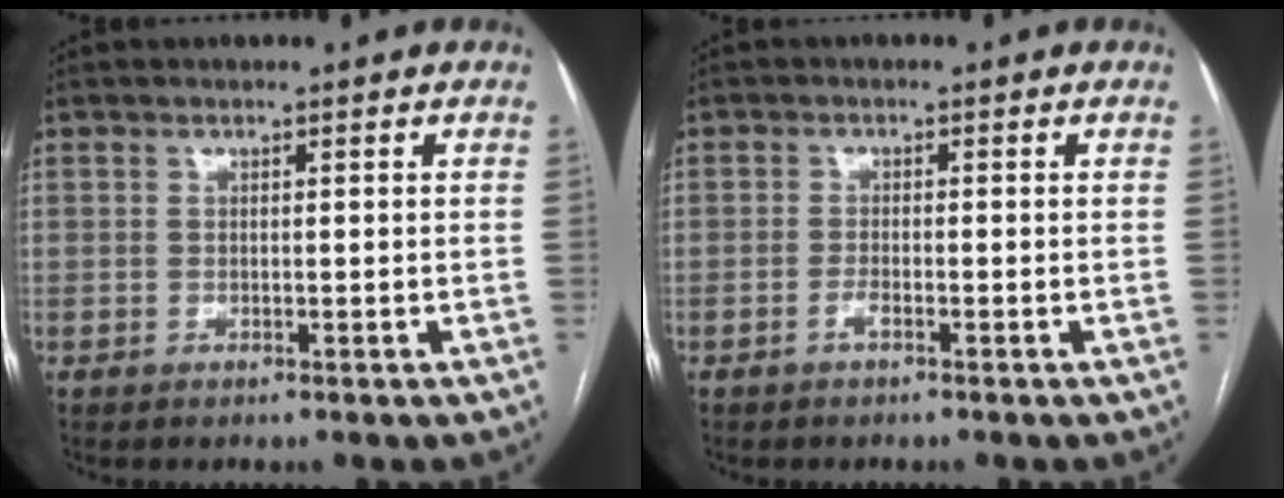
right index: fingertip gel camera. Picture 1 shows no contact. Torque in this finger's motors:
{"motor_torque": [0.07, 0.04, 0.01, 0.00]}